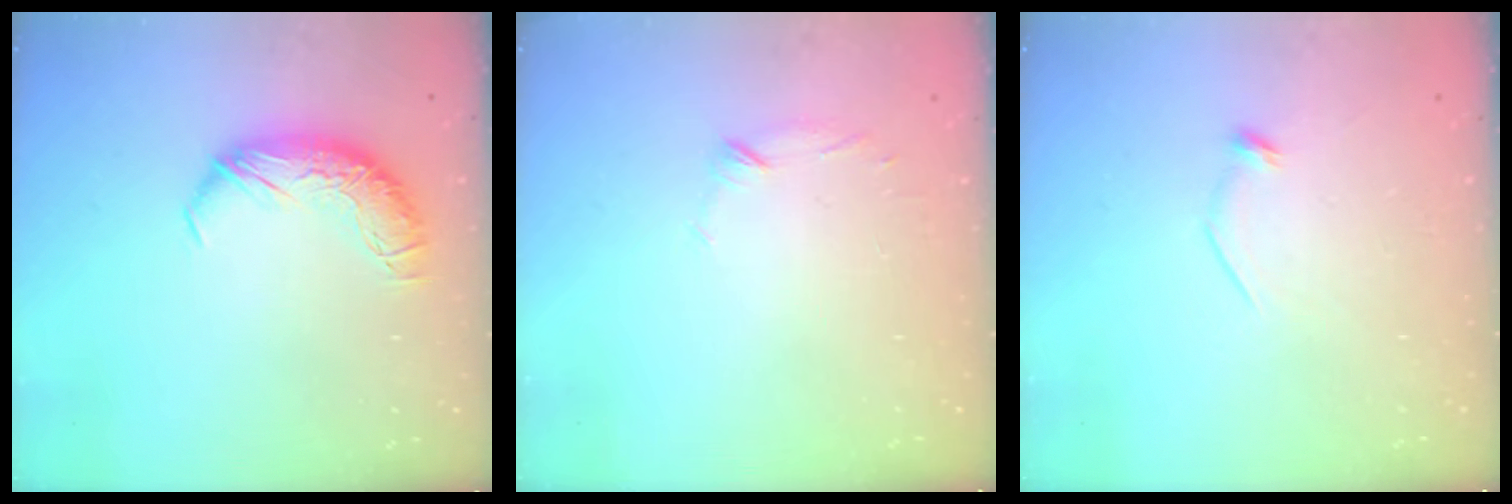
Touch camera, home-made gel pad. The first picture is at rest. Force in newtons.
{"total": 7.0, "press": 7.0, "slide": 0.8}
{"total": 7.9, "press": 7.9, "slide": 0.9}